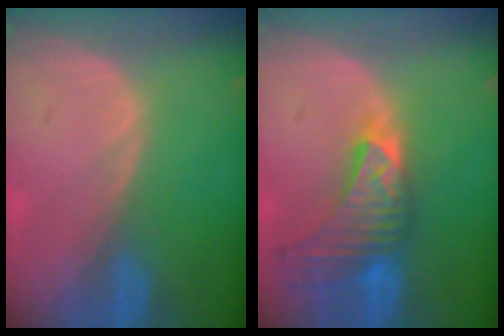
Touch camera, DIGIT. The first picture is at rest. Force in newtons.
{"total": 9.1, "press": 8.2, "slide": 3.9}